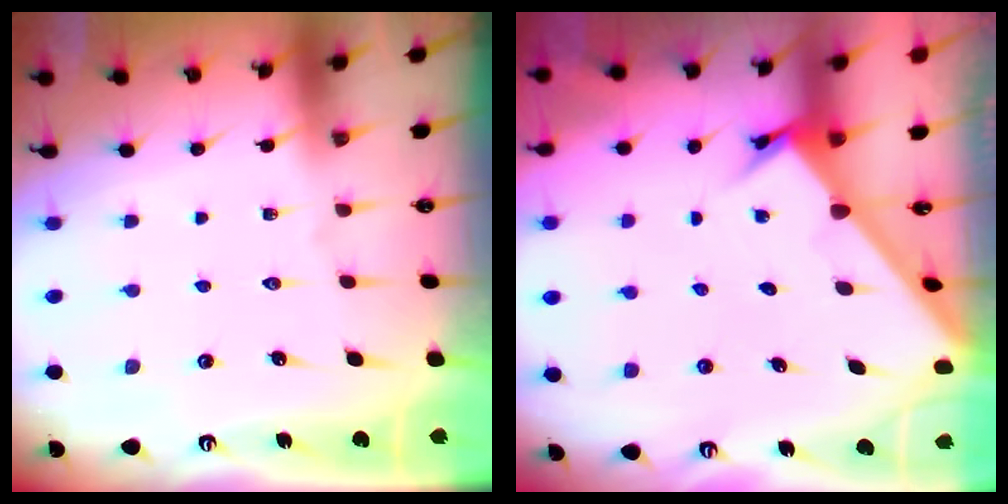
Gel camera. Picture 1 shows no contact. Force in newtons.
{"total": 2.5, "press": 2.5, "slide": 0.2}